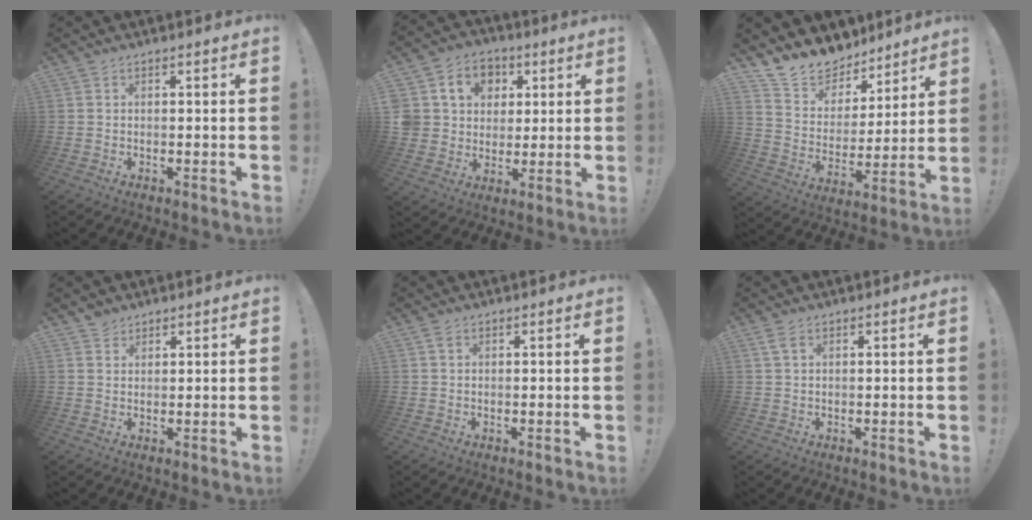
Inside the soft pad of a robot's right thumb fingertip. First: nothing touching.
{"total": 11.3, "force": [3.1, 10.2, 3.6], "torque": [-0.052, -0.011, 0.073]}
{"total": 12.3, "force": [10.6, 6.1, 1.5], "torque": [-0.038, -0.092, 0.196]}
{"total": 2.7, "force": [2.2, 1.4, 0.5], "torque": [-0.013, -0.009, 0.043]}
{"total": 0.9, "force": [0.5, 0.5, 0.6], "torque": [-0.006, 0.000, 0.007]}
{"total": 2.2, "force": [1.0, 1.0, 1.7], "torque": [-0.036, 0.005, 0.018]}